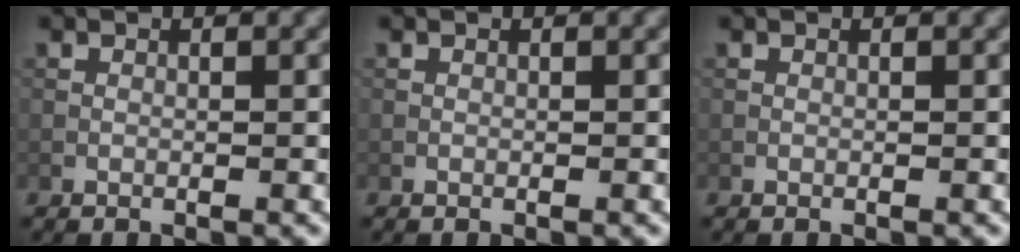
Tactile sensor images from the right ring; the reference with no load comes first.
{"total": 0.0}
{"total": 0.0}